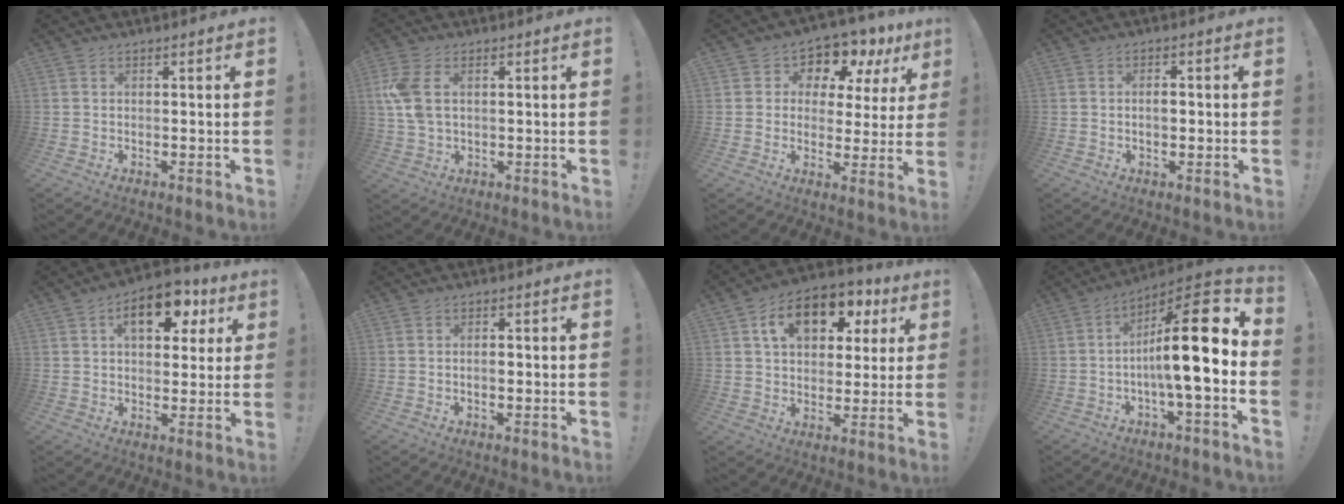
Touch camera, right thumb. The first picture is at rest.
{"total": 8.3, "force": [1.9, 5.1, 6.3], "torque": [-0.139, -0.001, 0.036]}
{"total": 8.4, "force": [6.0, 5.1, 3.1], "torque": [-0.047, -0.058, 0.105]}
{"total": 2.7, "force": [-0.4, 1.4, 2.4], "torque": [-0.035, 0.005, -0.010]}
{"total": 13.0, "force": [4.9, 7.6, 9.3], "torque": [-0.116, -0.010, 0.081]}
{"total": 2.0, "force": [-0.7, 0.9, 1.7], "torque": [-0.028, 0.005, -0.013]}
{"total": 15.1, "force": [6.4, 9.9, 9.4], "torque": [-0.143, -0.017, 0.114]}
{"total": 18.9, "force": [-1.0, 3.8, 18.5], "torque": [-0.286, 0.009, -0.025]}